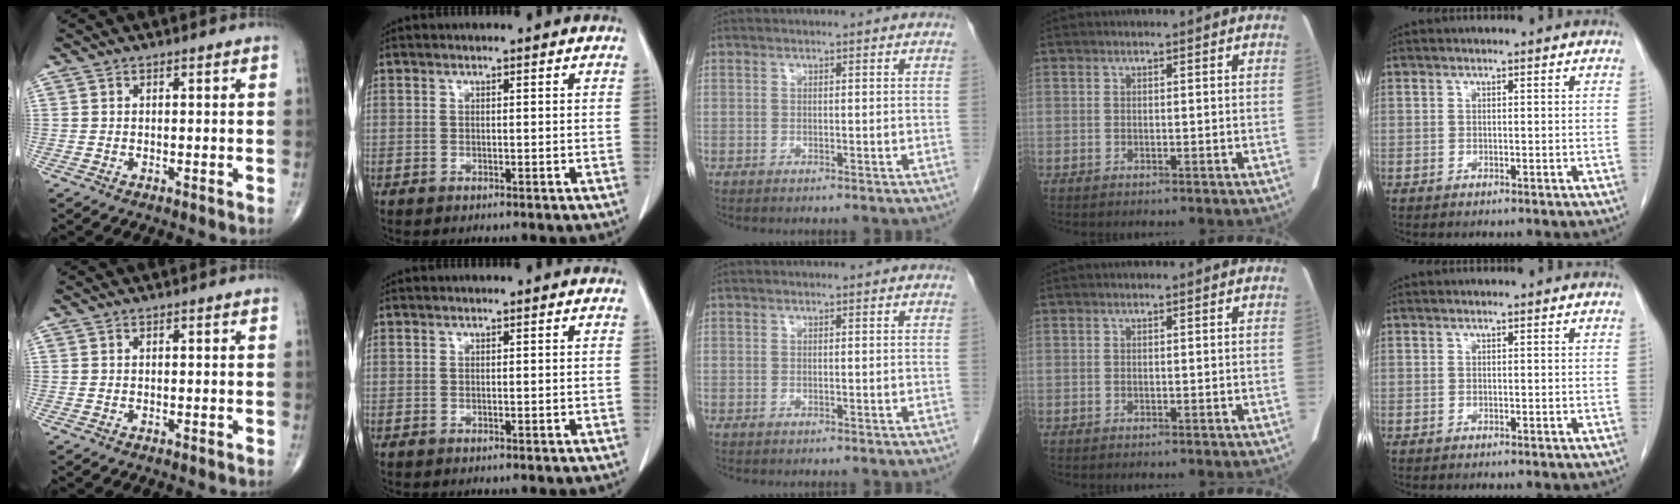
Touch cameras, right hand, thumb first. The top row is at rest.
{}